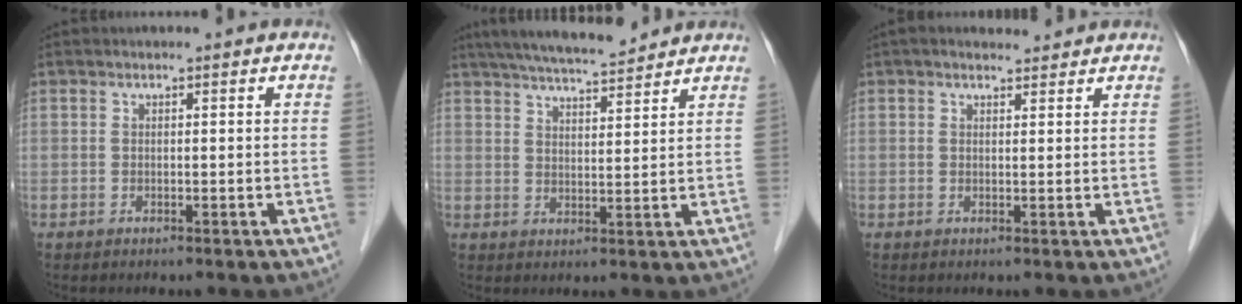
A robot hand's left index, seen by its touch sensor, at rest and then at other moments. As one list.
[{"total": 10.6, "force": [9.5, 1.2, 4.7], "torque": [-0.078, 0.013, 0.146]}, {"total": 3.3, "force": [2.8, 1.2, 1.2], "torque": [-0.017, 0.020, 0.040]}]